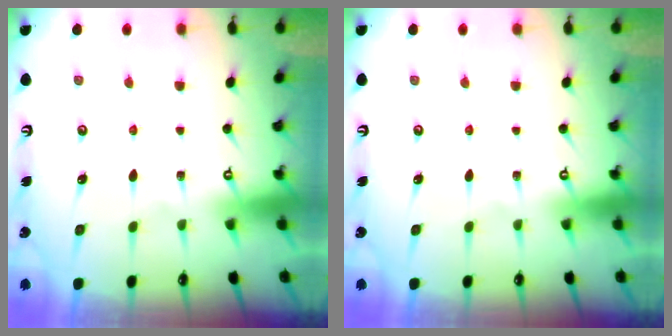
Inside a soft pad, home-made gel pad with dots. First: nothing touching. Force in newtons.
{"total": 0.0}